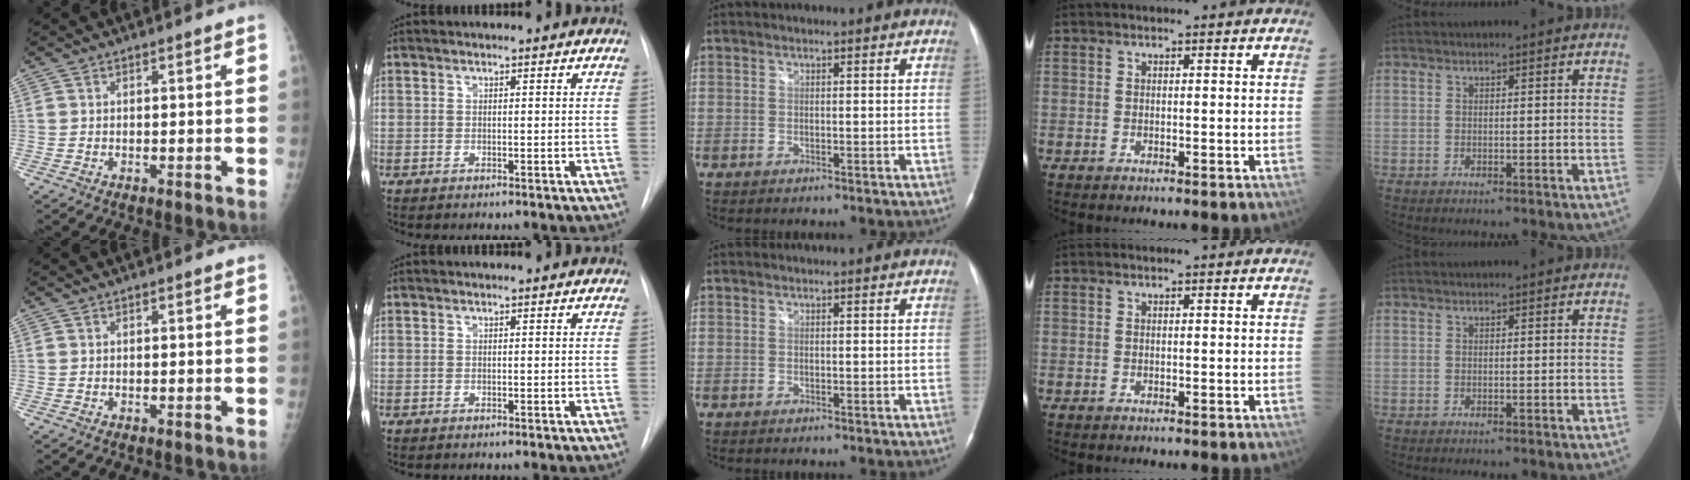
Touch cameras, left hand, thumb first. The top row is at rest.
{}